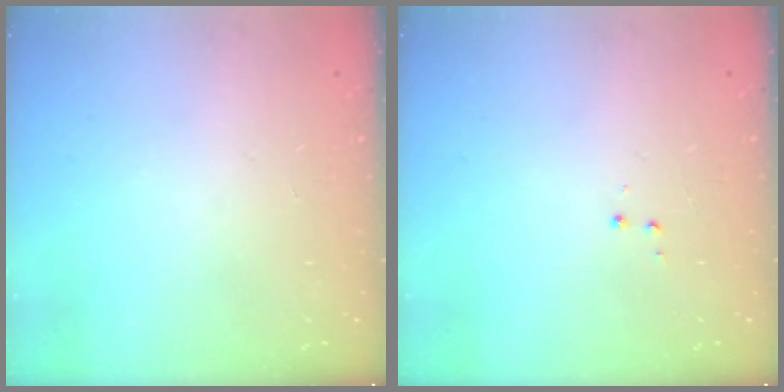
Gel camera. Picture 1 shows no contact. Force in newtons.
{"total": 3.6, "press": 3.6, "slide": 0.5}